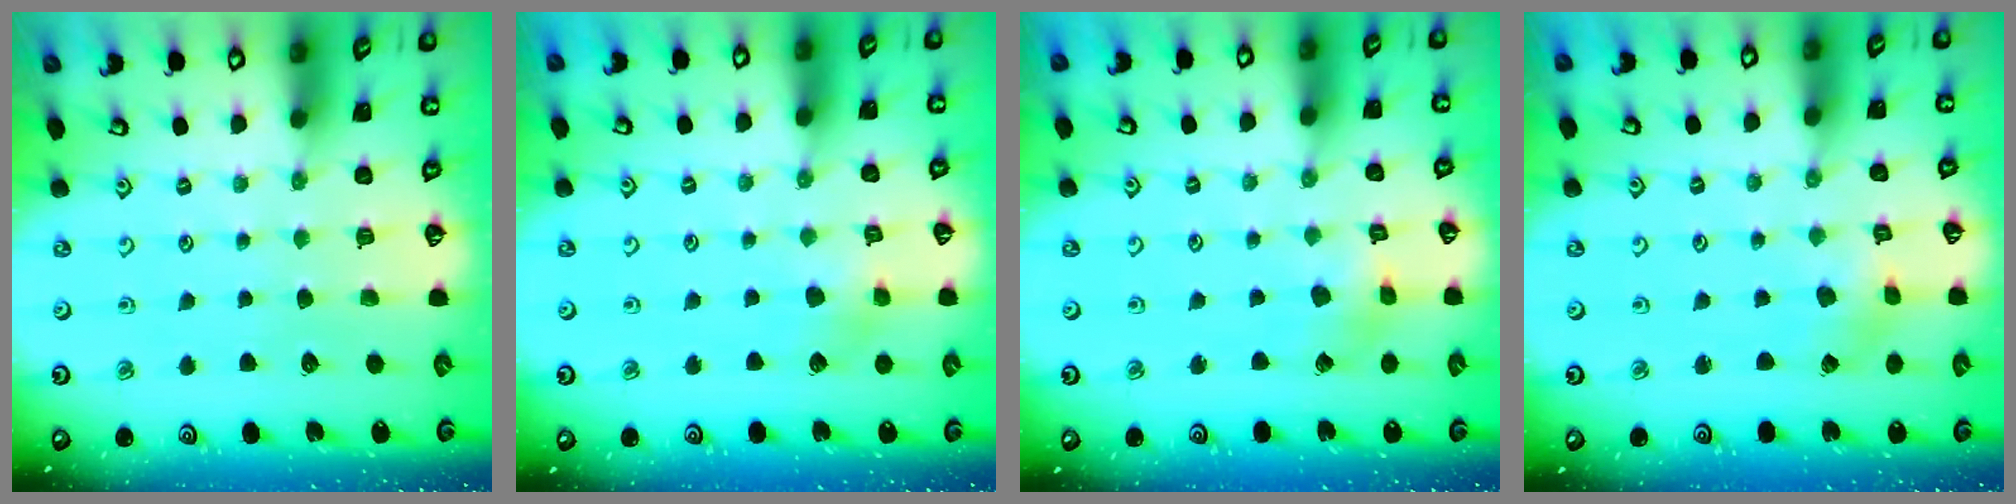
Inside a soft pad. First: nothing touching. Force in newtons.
{"total": 7.3, "press": 7.3, "slide": 0.5}
{"total": 4.0, "press": 3.9, "slide": 0.4}
{"total": 1.4, "press": 1.4, "slide": 0.2}